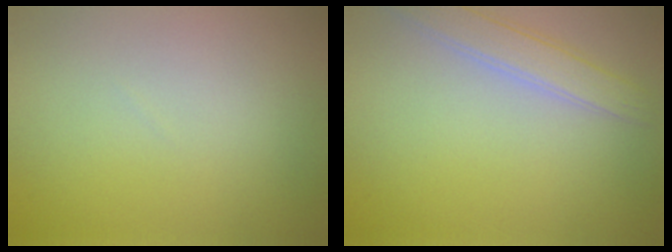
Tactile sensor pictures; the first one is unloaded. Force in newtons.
{"total": 2.9, "press": 2.9, "slide": 0.2}